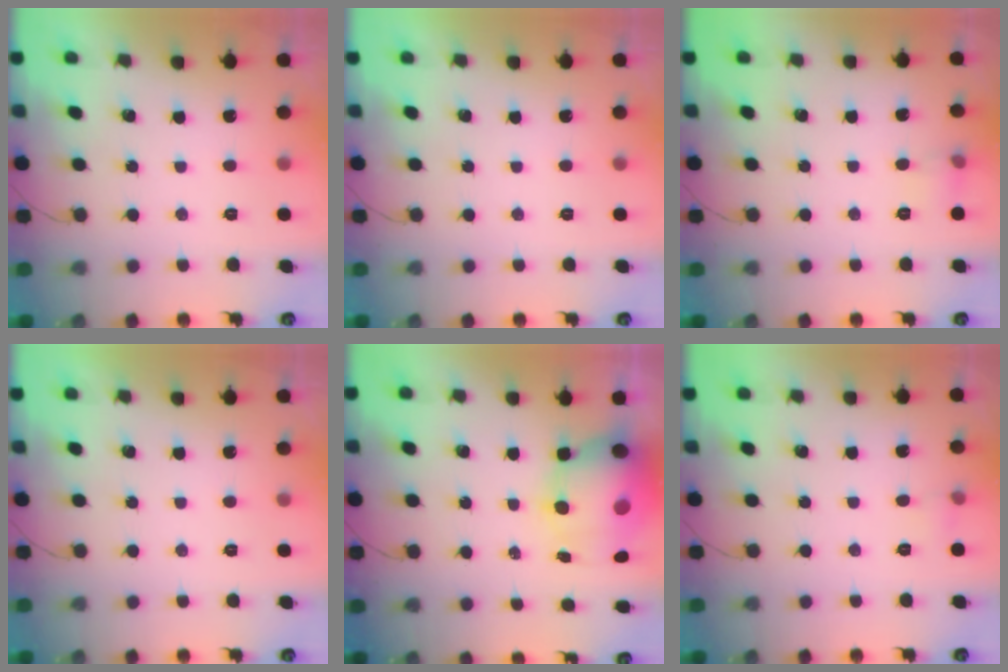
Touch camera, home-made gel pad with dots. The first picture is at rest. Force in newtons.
{"total": 0.0}
{"total": 5.3, "press": 5.1, "slide": 1.4}
{"total": 0.0}
{"total": 14.3, "press": 13.1, "slide": 5.8}
{"total": 3.3, "press": 3.0, "slide": 1.2}